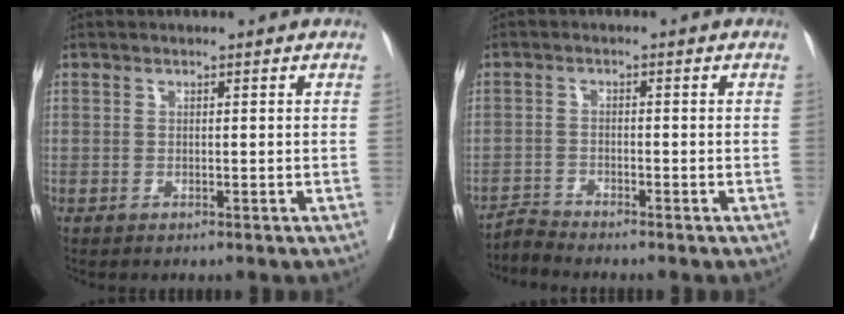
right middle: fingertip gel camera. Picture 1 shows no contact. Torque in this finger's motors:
{"motor_torque": [-0.12, 0.03, -0.02, 0.00]}